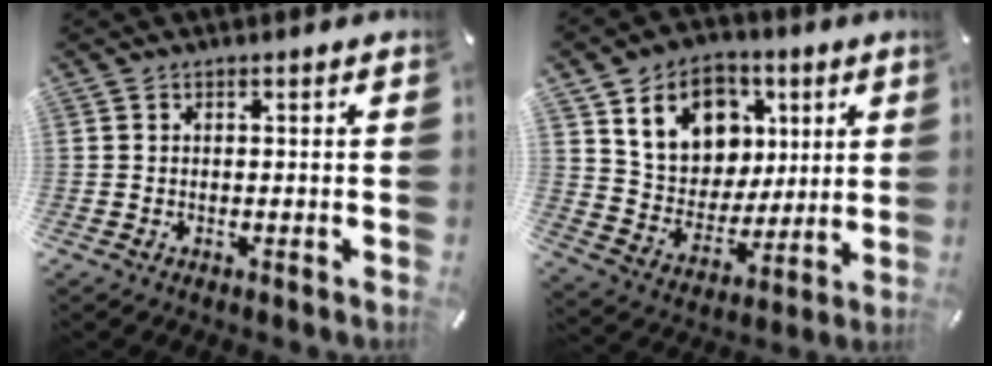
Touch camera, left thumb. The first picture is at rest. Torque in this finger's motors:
{"motor_torque": [2.49, 2.52, 1.41, -1.35, 0.19]}